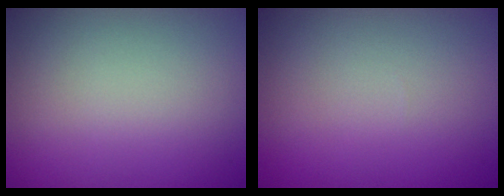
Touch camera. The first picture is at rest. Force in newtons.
{"total": 0.0}